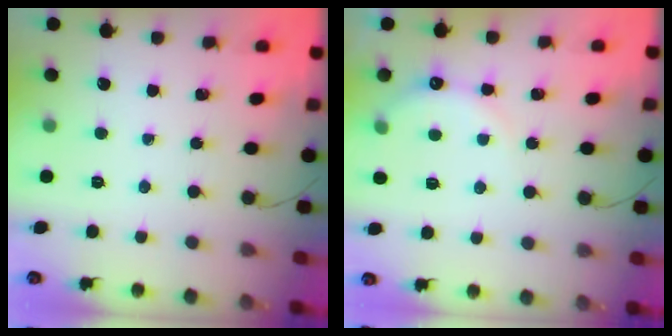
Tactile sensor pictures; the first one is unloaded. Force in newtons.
{"total": 6.6, "press": 6.4, "slide": 1.4}